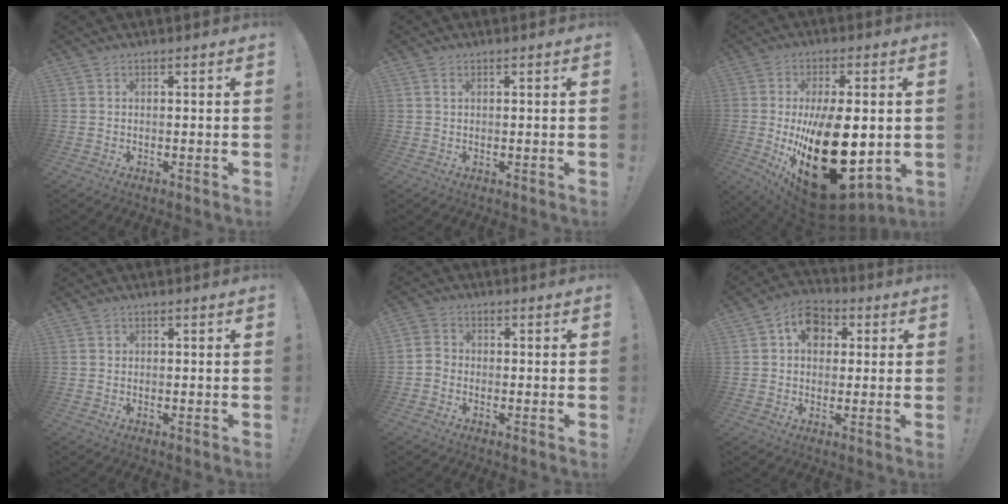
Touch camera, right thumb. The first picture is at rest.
{"total": 1.0, "force": [0.5, 0.6, 0.7], "torque": [-0.007, -0.001, 0.007]}
{"total": 28.7, "force": [-2.8, 14.1, 24.8], "torque": [-0.406, -0.016, -0.011]}
{"total": 0.6, "force": [0.1, 0.6, 0.0], "torque": [0.002, 0.000, 0.000]}
{"total": 3.3, "force": [-1.9, 2.5, 1.2], "torque": [-0.019, 0.017, -0.034]}
{"total": 9.1, "force": [2.7, 7.1, 5.0], "torque": [-0.074, 0.002, 0.052]}